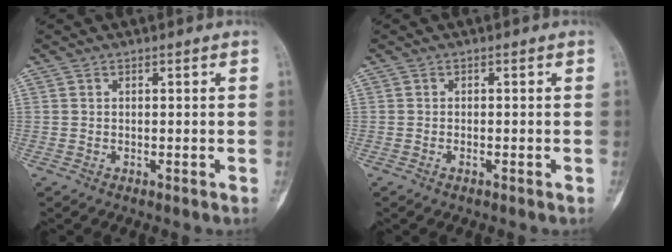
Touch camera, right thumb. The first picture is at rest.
{"total": 0.5, "force": [-0.3, 0.2, 0.3], "torque": [-0.010, 0.005, -0.007]}